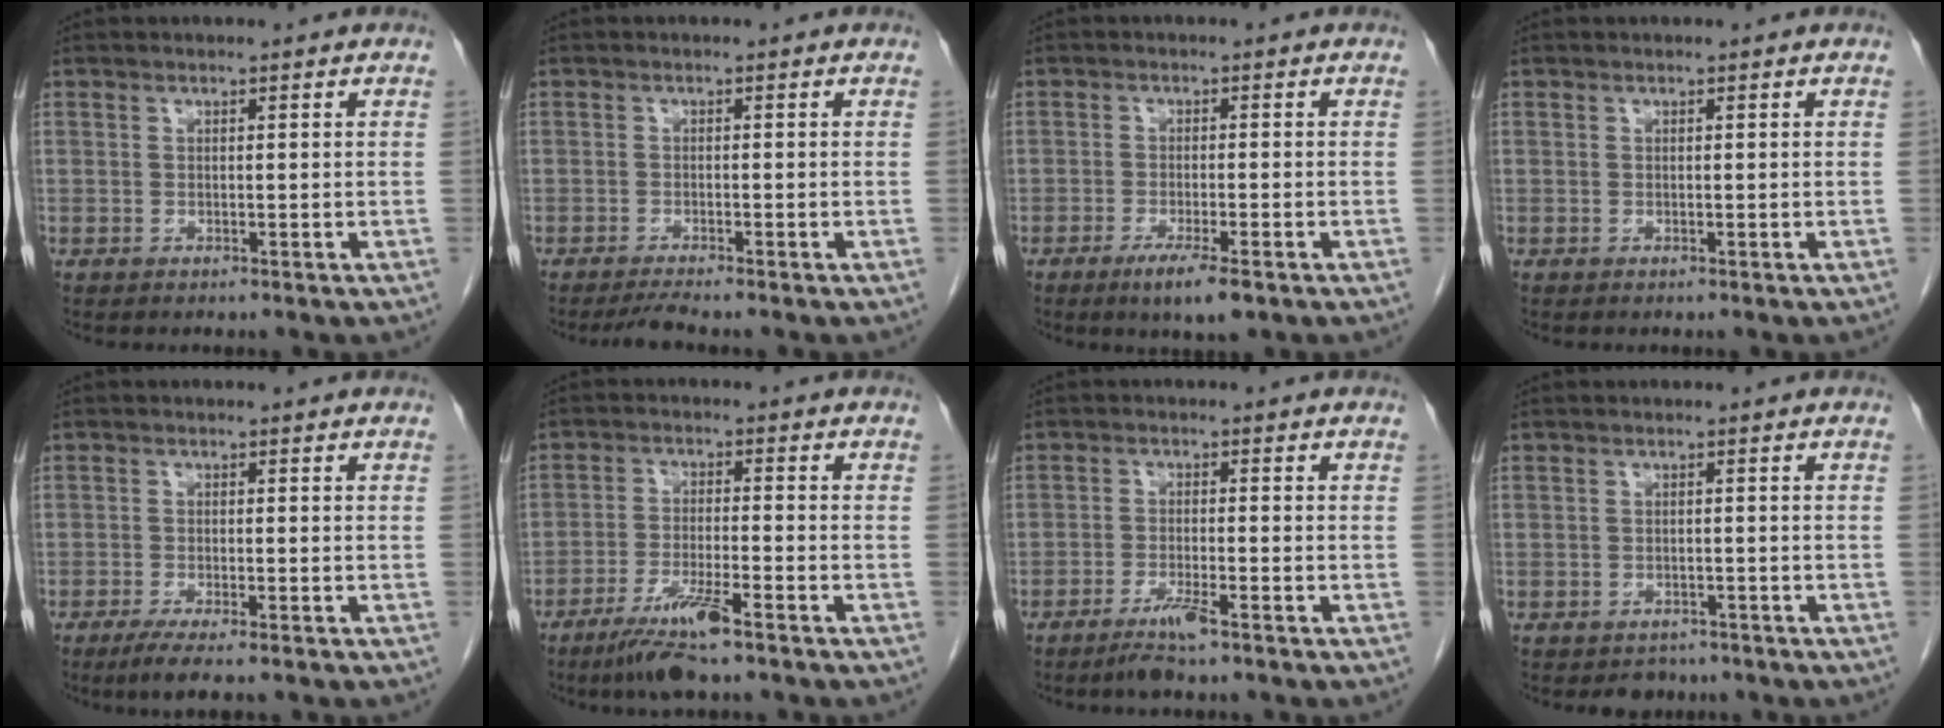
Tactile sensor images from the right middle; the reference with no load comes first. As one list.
[{"total": 2.1, "force": [-1.9, -0.5, 0.8], "torque": [-0.022, -0.009, -0.036]}, {"total": 5.1, "force": [-3.1, 0.7, 4.1], "torque": [-0.074, -0.011, -0.049]}, {"total": 0.0}, {"total": 4.4, "force": [-3.2, 0.3, 3.0], "torque": [-0.052, -0.011, -0.051]}, {"total": 7.6, "force": [-5.2, 0.2, 5.5], "torque": [-0.109, -0.020, -0.095]}, {"total": 3.8, "force": [-2.7, -0.1, 2.7], "torque": [-0.056, -0.008, -0.052]}, {"total": 2.7, "force": [-2.1, 1.6, 0.3], "torque": [-0.010, 0.004, -0.029]}]